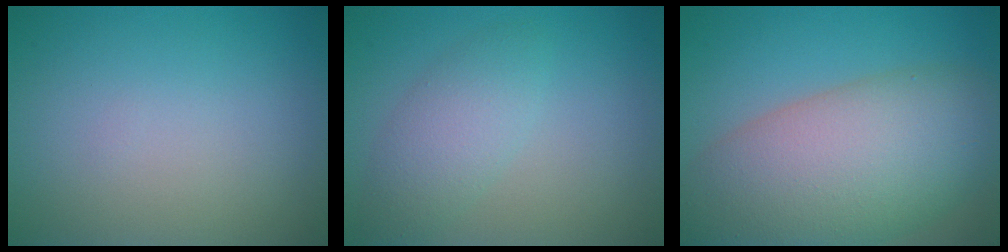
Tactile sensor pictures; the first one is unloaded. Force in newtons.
{"total": 3.1, "press": 3.1, "slide": 0.1}
{"total": 11.9, "press": 11.9, "slide": 0.7}